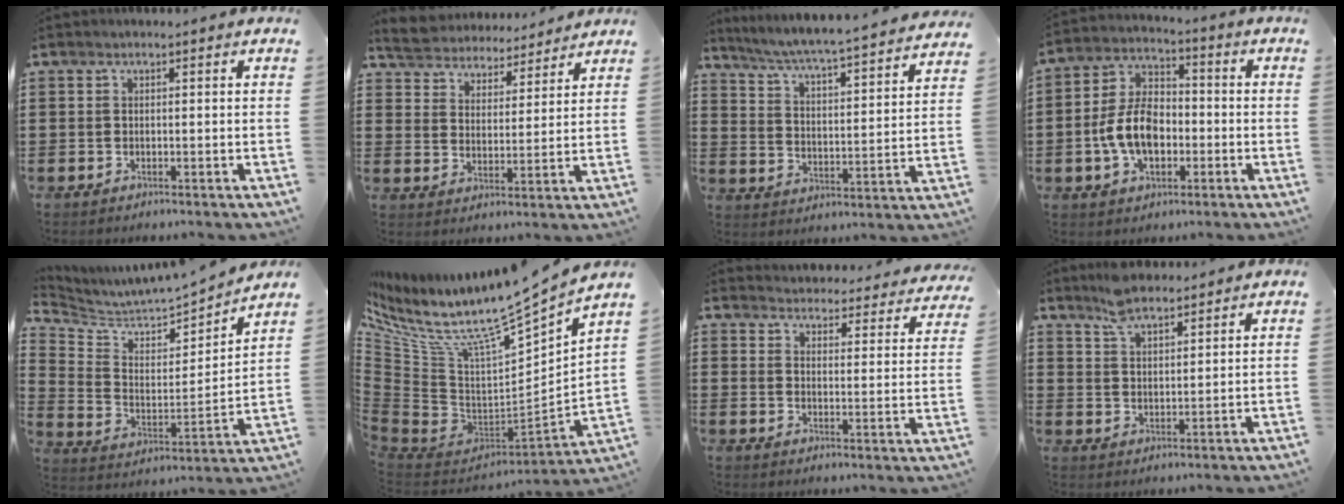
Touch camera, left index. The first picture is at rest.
{"total": 5.1, "force": [5.1, 0.1, -0.5], "torque": [-0.020, -0.038, 0.087]}
{"total": 4.7, "force": [4.4, -1.0, 1.4], "torque": [-0.049, -0.041, 0.065]}
{"total": 9.6, "force": [-2.2, 5.9, 7.3], "torque": [-0.169, 0.008, -0.045]}
{"total": 4.3, "force": [4.1, 1.3, 0.1], "torque": [-0.033, -0.044, 0.063]}
{"total": 11.2, "force": [8.5, 2.1, 6.9], "torque": [-0.146, -0.070, 0.134]}
{"total": 3.9, "force": [3.9, 0.0, -0.2], "torque": [-0.011, -0.038, 0.063]}
{"total": 5.1, "force": [4.5, 1.6, 1.8], "torque": [-0.047, -0.005, 0.085]}